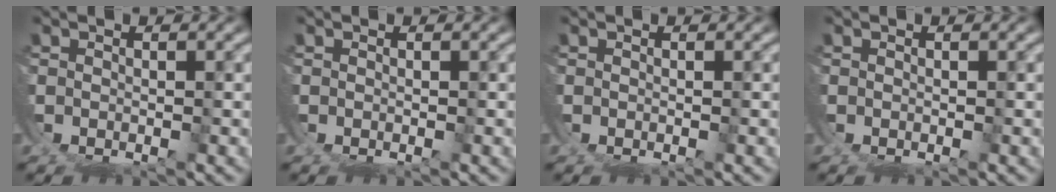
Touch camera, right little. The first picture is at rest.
{"total": 0.0}
{"total": 0.0}
{"total": 0.0}